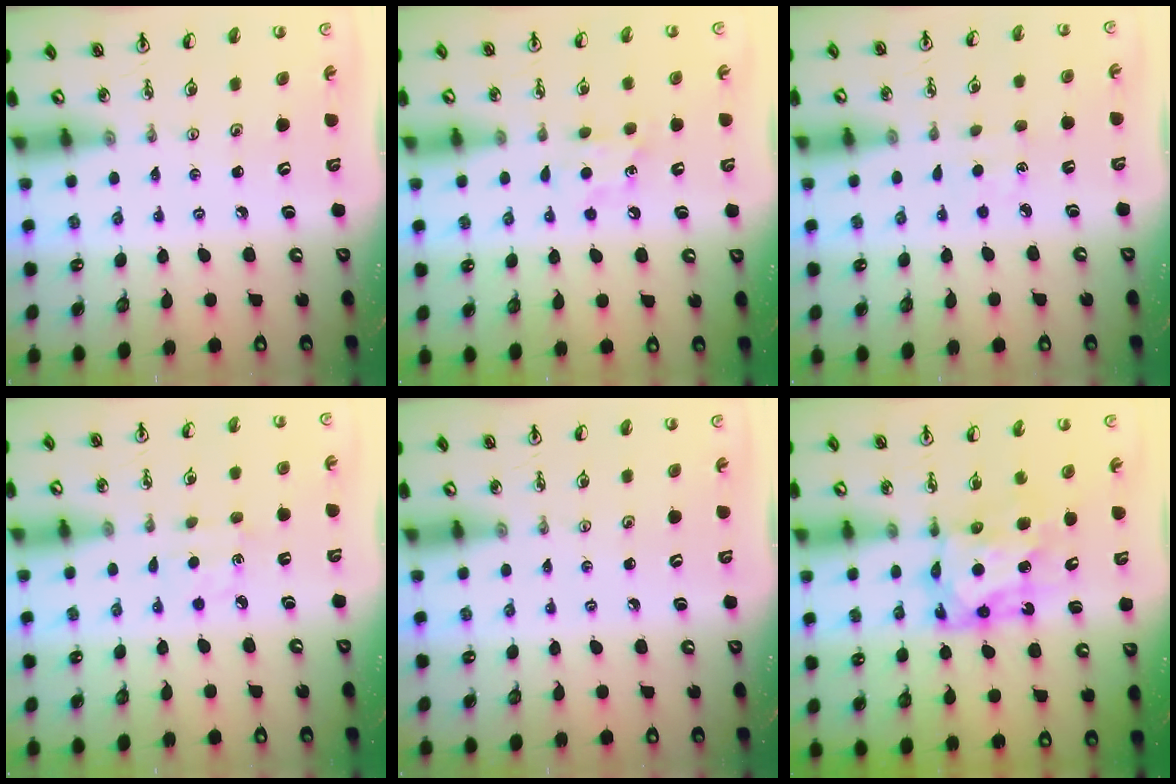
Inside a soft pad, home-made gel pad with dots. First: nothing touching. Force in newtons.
{"total": 5.7, "press": 5.7, "slide": 0.6}
{"total": 2.0, "press": 2.0, "slide": 0.3}
{"total": 3.9, "press": 3.9, "slide": 0.5}
{"total": 0.0}
{"total": 8.0, "press": 7.9, "slide": 0.7}